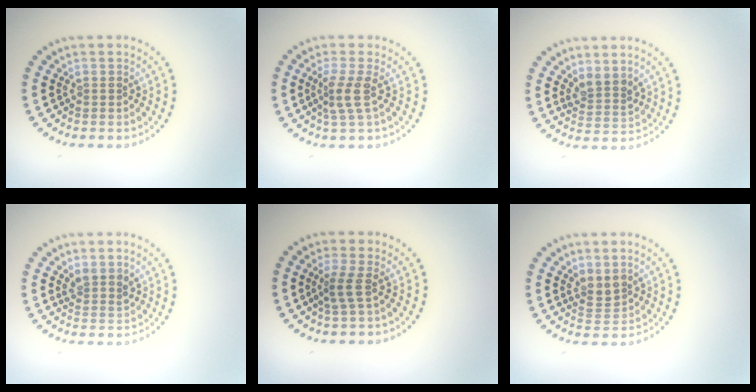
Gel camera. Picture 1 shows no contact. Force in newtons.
{"total": 2.3, "press": 1.7, "slide": 1.6}
{"total": 2.4, "press": 1.9, "slide": 1.5}
{"total": 1.9, "press": 1.6, "slide": 1.0}
{"total": 1.9, "press": 1.3, "slide": 1.5}
{"total": 1.9, "press": 1.5, "slide": 1.1}